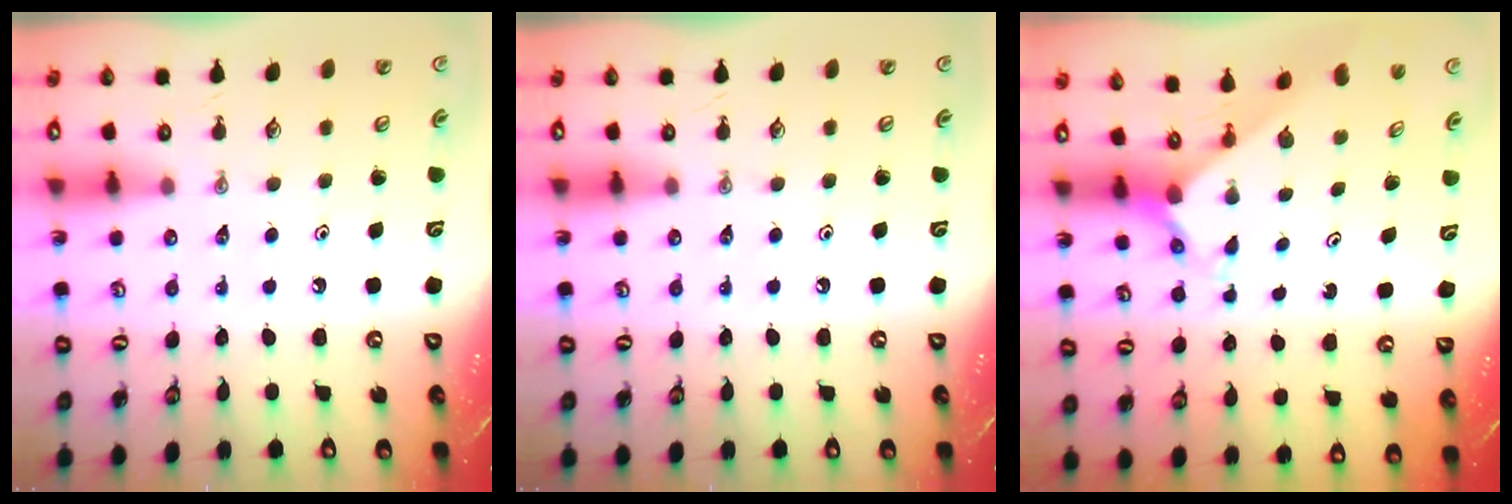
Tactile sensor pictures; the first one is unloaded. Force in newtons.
{"total": 0.0}
{"total": 2.4, "press": 2.4, "slide": 0.2}